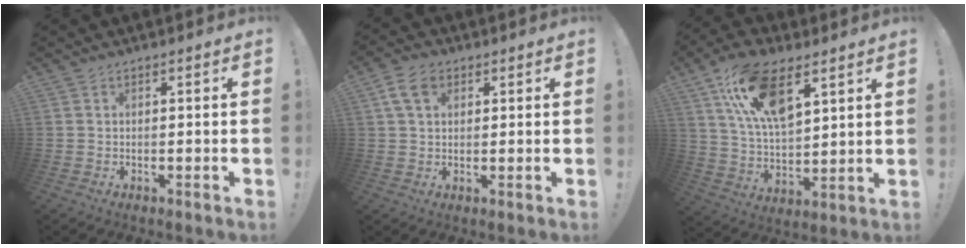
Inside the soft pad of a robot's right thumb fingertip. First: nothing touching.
{"total": 7.6, "force": [2.9, 5.1, 4.7], "torque": [-0.086, 0.007, 0.060]}
{"total": 16.7, "force": [9.1, 7.6, 11.8], "torque": [-0.223, -0.032, 0.162]}